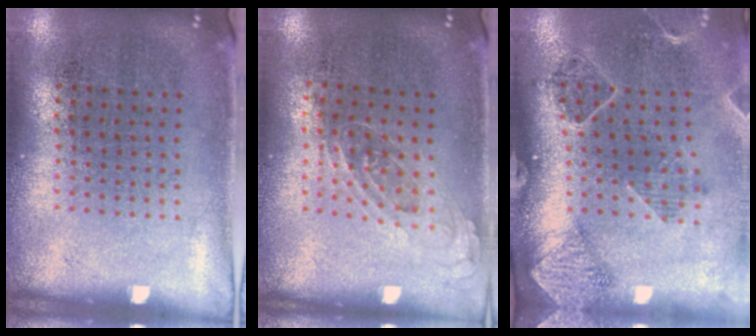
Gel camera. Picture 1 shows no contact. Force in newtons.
{"total": 0.6, "press": 0.6, "slide": 0.3}
{"total": 1.5, "press": 1.5, "slide": 0.0}